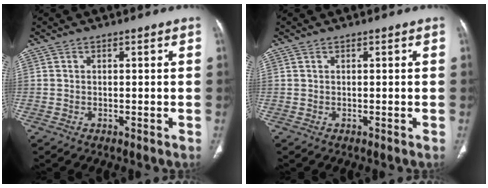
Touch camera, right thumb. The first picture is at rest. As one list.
[{"total": 0.0}]